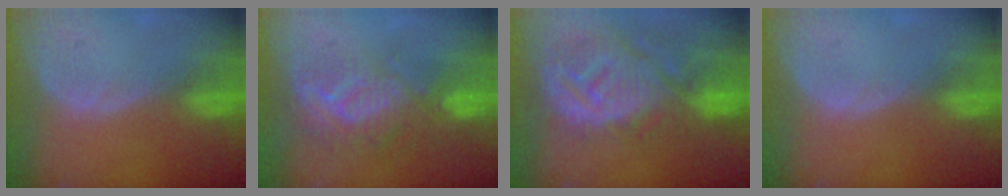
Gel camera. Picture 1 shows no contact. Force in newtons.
{"total": 9.4, "press": 8.6, "slide": 3.9}
{"total": 13.0, "press": 11.4, "slide": 6.3}
{"total": 0.0}